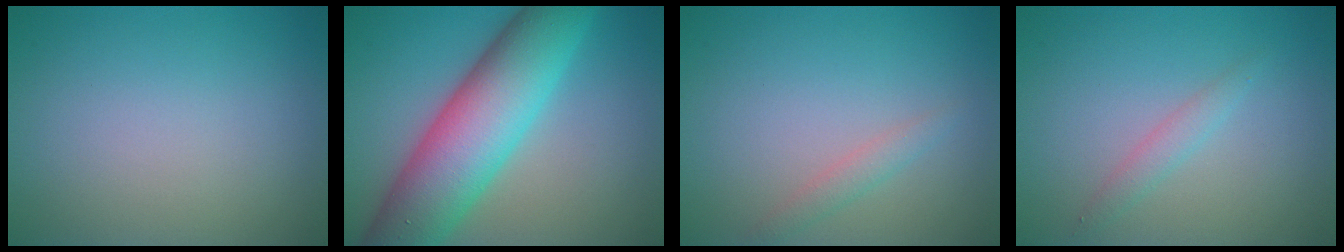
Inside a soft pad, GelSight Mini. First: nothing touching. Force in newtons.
{"total": 11.3, "press": 11.3, "slide": 0.1}
{"total": 1.3, "press": 1.3, "slide": 0.1}
{"total": 1.4, "press": 1.4, "slide": 0.0}